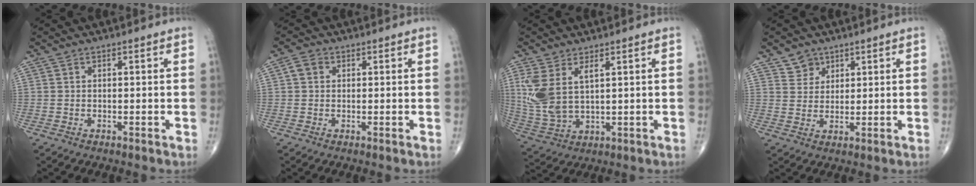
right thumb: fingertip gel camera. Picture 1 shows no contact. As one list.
[{"total": 2.6, "force": [0.6, 2.1, 1.3], "torque": [-0.021, 0.007, 0.008]}, {"total": 10.0, "force": [3.3, 4.8, 8.1], "torque": [-0.181, -0.009, 0.081]}, {"total": 3.8, "force": [2.6, 2.8, 0.3], "torque": [0.017, -0.018, 0.043]}]